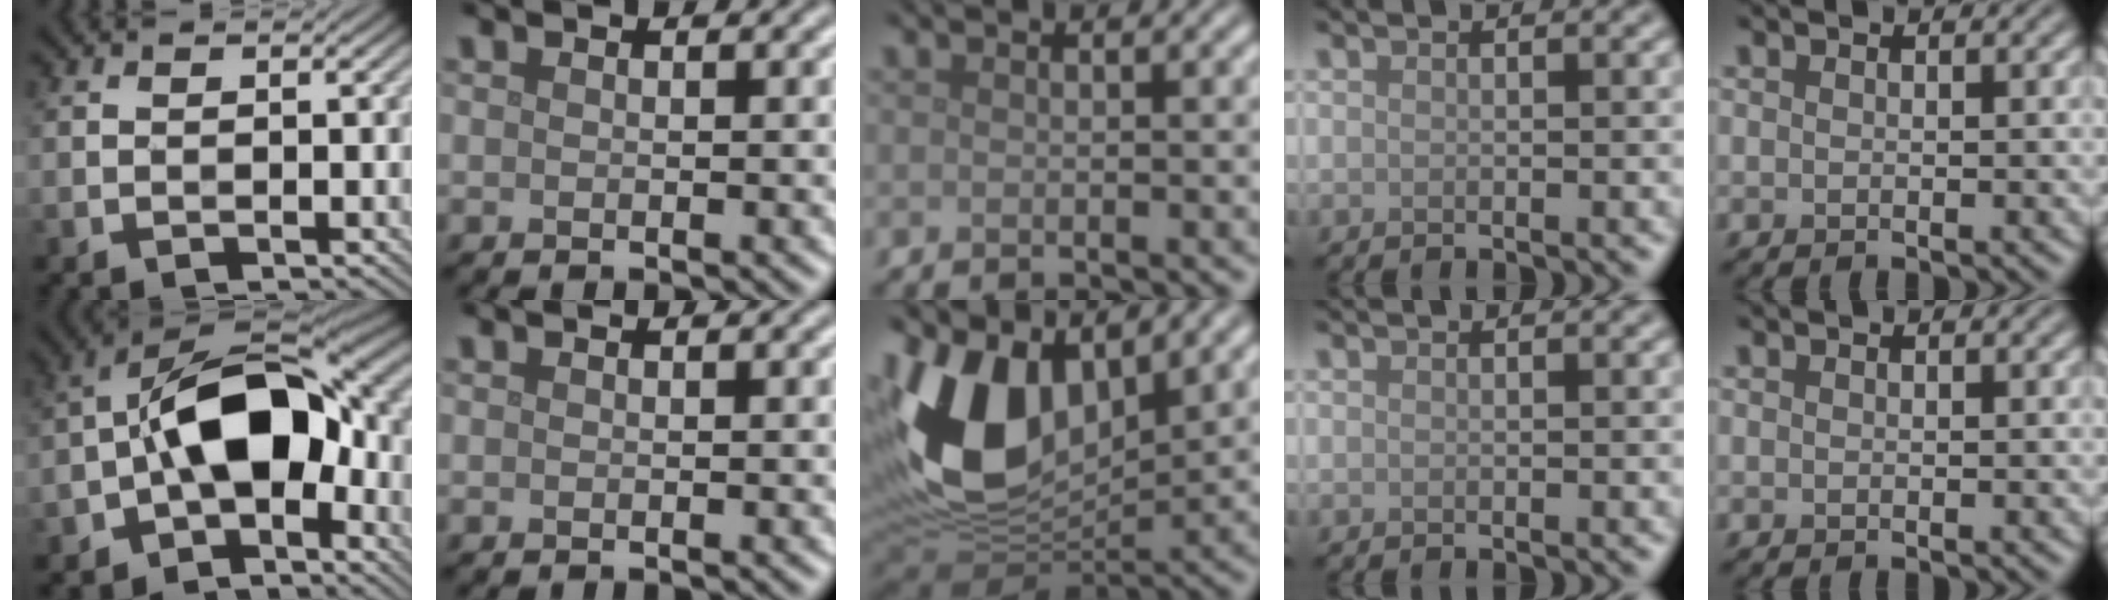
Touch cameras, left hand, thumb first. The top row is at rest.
{"thumb": {"total": 12.7, "force": [-2.5, 7.0, 10.3], "torque": [-0.163, 0.021, -0.061]}, "middle": {"total": 12.3, "force": [3.3, 7.6, 9.0], "torque": [-0.200, -0.002, 0.056]}}